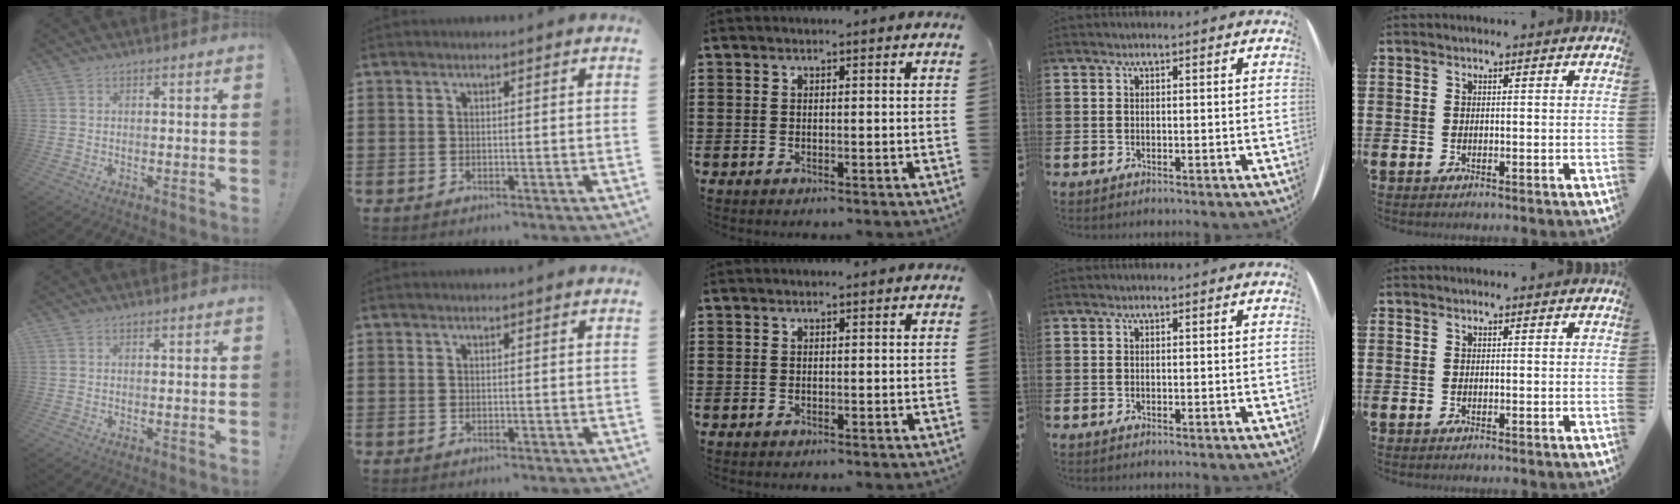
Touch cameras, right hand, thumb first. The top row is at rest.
{}